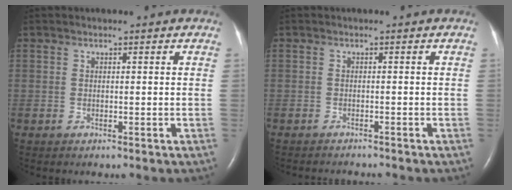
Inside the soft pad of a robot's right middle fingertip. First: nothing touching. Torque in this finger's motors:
{"motor_torque": [-0.19, -0.26, -0.07, -0.01]}